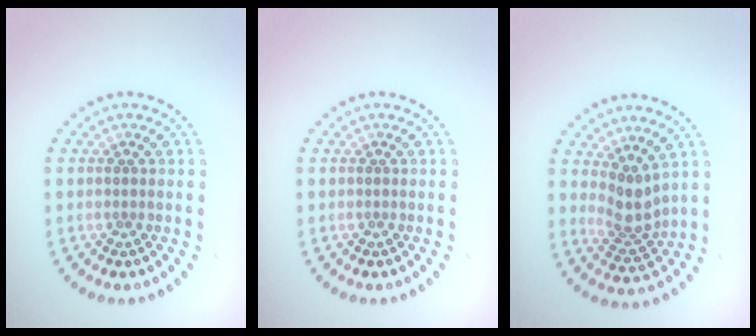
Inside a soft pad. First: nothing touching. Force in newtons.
{"total": 0.0}
{"total": 2.9, "press": 2.1, "slide": 1.9}